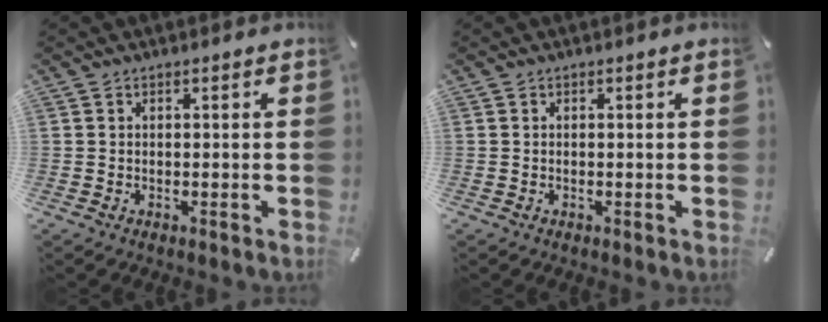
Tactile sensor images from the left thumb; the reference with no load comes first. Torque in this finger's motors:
{"motor_torque": [0.04, 0.04, -0.05, -0.03, 0.00]}